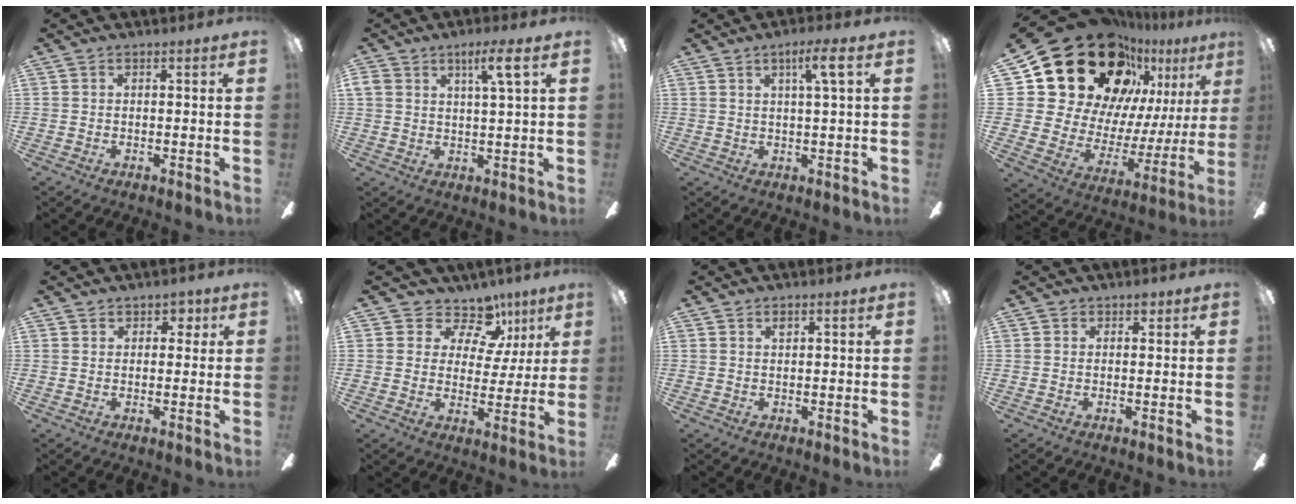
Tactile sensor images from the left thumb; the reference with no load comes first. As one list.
[{"total": 6.0, "force": [3.3, 1.6, 4.7], "torque": [-0.090, -0.003, 0.054]}, {"total": 5.3, "force": [2.5, 0.5, 4.6], "torque": [-0.080, -0.004, 0.035]}, {"total": 28.3, "force": [17.9, 16.4, 14.6], "torque": [-0.251, -0.127, 0.342]}, {"total": 2.8, "force": [1.6, 2.0, 1.0], "torque": [0.001, -0.002, 0.025]}, {"total": 10.8, "force": [7.6, 6.7, 3.7], "torque": [-0.064, -0.049, 0.142]}, {"total": 1.1, "force": [0.8, 0.5, 0.6], "torque": [-0.014, 0.002, 0.015]}, {"total": 1.2, "force": [0.9, 0.8, 0.3], "torque": [0.001, 0.001, 0.013]}]